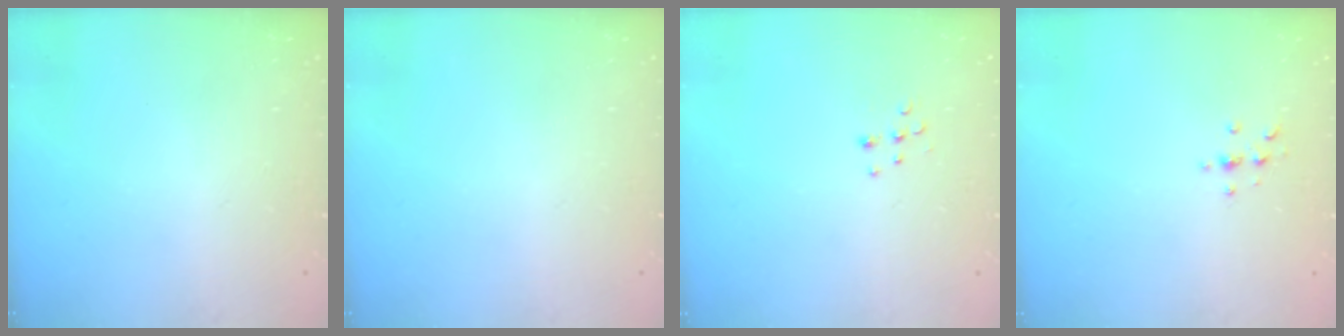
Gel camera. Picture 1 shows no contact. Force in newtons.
{"total": 0.0}
{"total": 6.7, "press": 6.7, "slide": 0.4}
{"total": 2.3, "press": 2.3, "slide": 0.2}